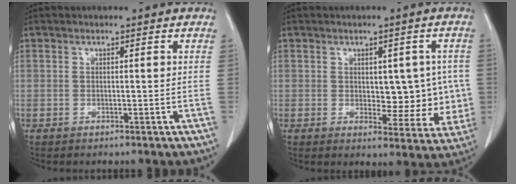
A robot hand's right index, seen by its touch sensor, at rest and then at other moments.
{"total": 7.2, "force": [0.3, 4.1, 5.9], "torque": [-0.051, 0.010, 0.016]}